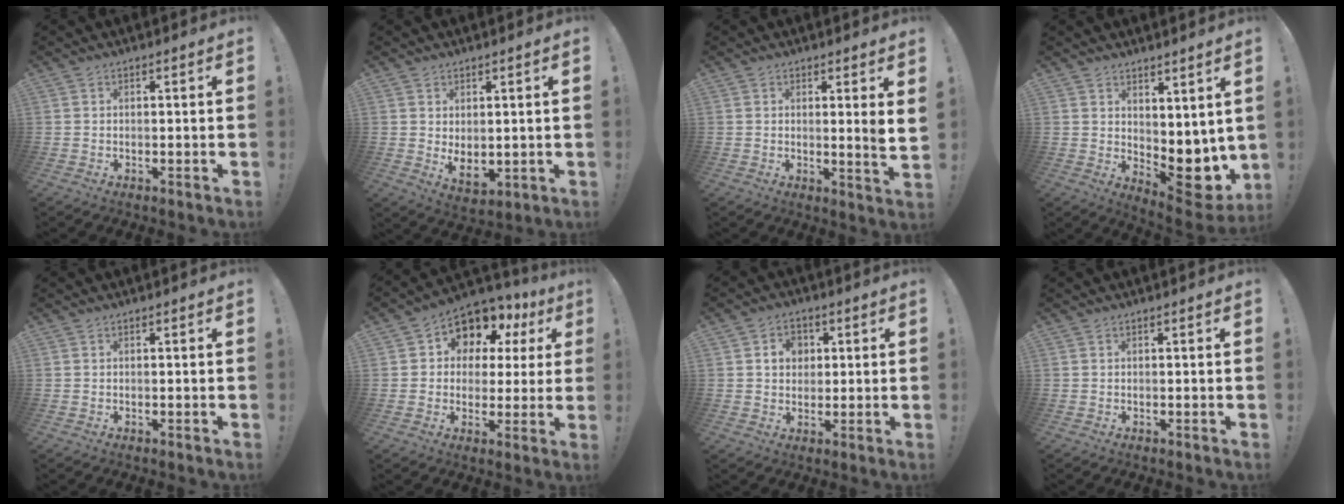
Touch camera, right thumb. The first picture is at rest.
{"total": 4.4, "force": [2.0, 2.5, 3.0], "torque": [-0.039, -0.016, 0.040]}
{"total": 3.8, "force": [1.9, -0.6, 3.2], "torque": [-0.036, -0.029, 0.027]}
{"total": 8.4, "force": [1.3, 5.1, 6.5], "torque": [-0.053, -0.036, 0.036]}
{"total": 0.0}
{"total": 9.6, "force": [5.4, 7.0, 3.8], "torque": [-0.048, -0.051, 0.099]}
{"total": 6.8, "force": [2.1, 5.8, 2.7], "torque": [-0.032, -0.005, 0.037]}
{"total": 0.0}